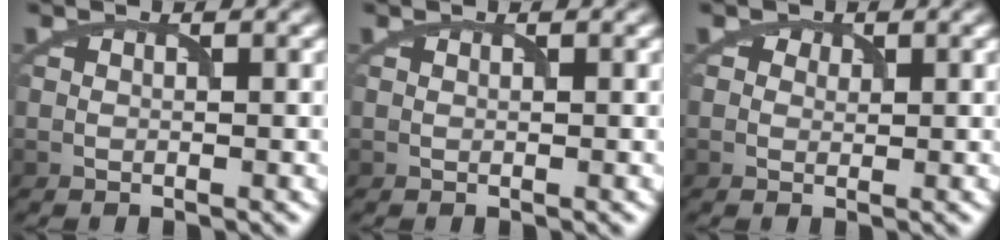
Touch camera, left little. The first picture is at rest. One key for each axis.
{"total": 0.0}
{"total": 1.7, "fx": 0.9, "fy": 1.3, "fz": 0.6, "tx": -0.006, "ty": 0.006, "tz": 0.007}